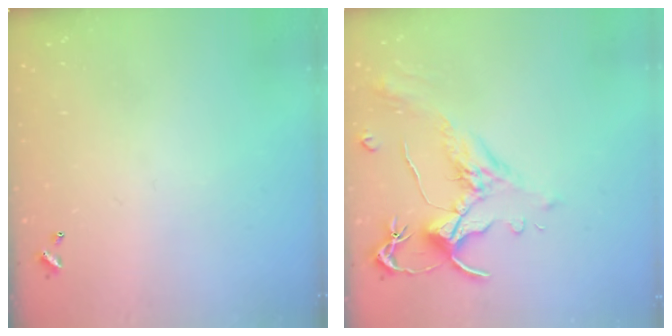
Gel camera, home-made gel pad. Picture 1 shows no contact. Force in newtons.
{"total": 1.8, "press": 1.2, "slide": 1.3}